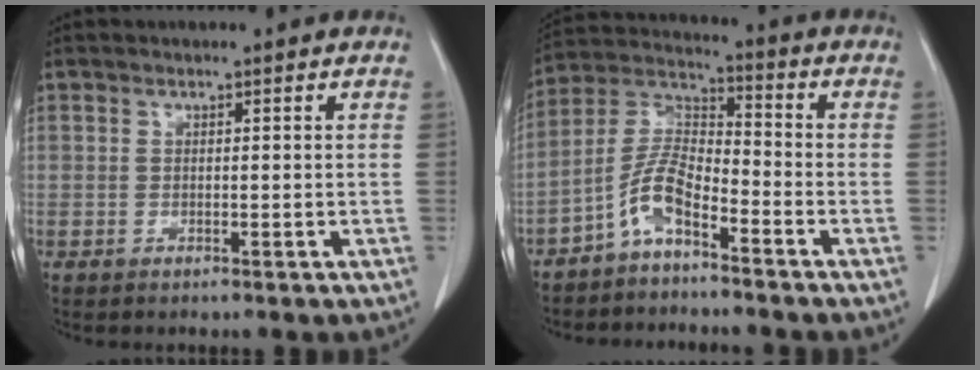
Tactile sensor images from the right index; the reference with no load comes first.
{"total": 7.2, "force": [-4.6, 2.1, 5.2], "torque": [-0.119, 0.015, -0.097]}